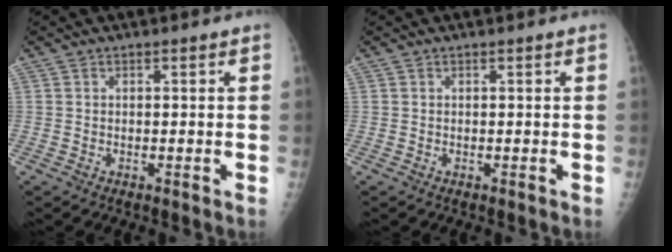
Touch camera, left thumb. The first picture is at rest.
{"total": 0.0}